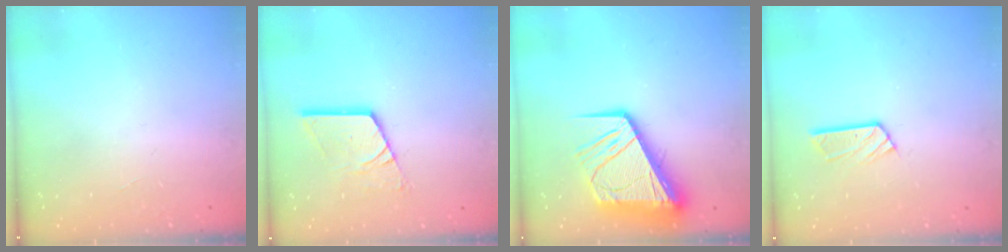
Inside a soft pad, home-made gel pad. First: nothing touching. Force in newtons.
{"total": 12.6, "press": 12.5, "slide": 1.3}
{"total": 17.1, "press": 17.0, "slide": 1.9}
{"total": 4.8, "press": 4.8, "slide": 0.4}